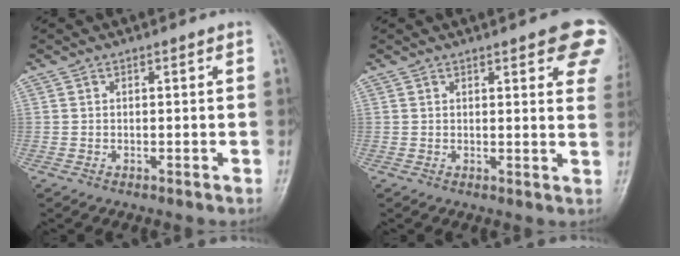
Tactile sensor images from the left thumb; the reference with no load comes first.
{"total": 10.8, "force": [5.8, 3.2, 8.6], "torque": [-0.074, -0.018, 0.058]}